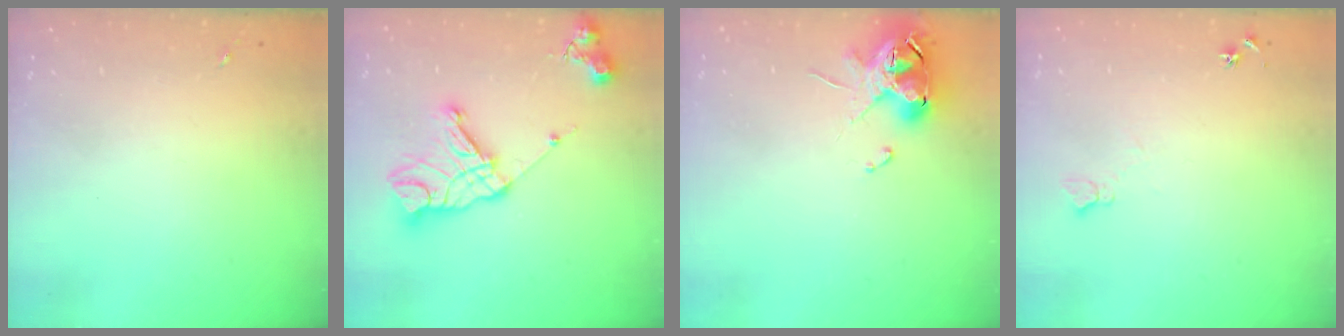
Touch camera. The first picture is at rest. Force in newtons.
{"total": 15.6, "press": 15.6, "slide": 1.2}
{"total": 11.5, "press": 11.4, "slide": 1.5}
{"total": 6.2, "press": 6.1, "slide": 0.8}